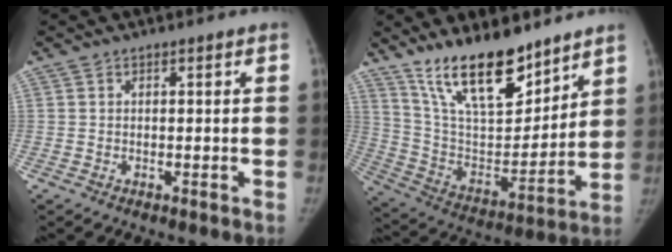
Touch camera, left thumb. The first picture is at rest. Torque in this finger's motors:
{"motor_torque": [0.35, 0.32, 1.41, -1.37, 0.12]}